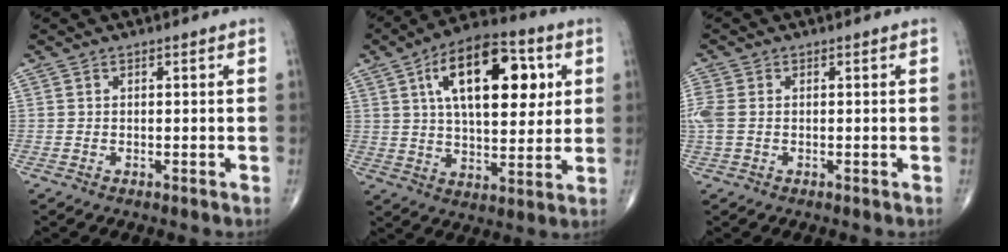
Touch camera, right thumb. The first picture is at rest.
{"total": 20.6, "force": [6.4, 10.1, 16.8], "torque": [-0.234, -0.005, 0.096]}
{"total": 3.9, "force": [-0.1, 2.5, 3.0], "torque": [-0.101, 0.005, -0.003]}